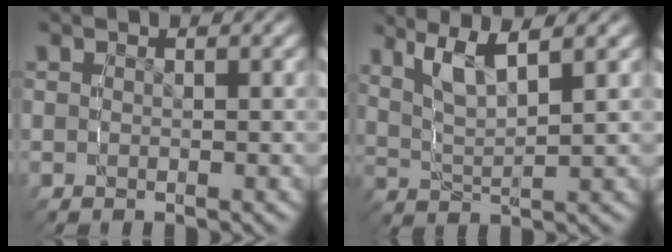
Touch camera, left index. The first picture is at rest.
{"total": 5.2, "force": [2.8, 2.4, 3.6], "torque": [-0.085, -0.005, 0.050]}